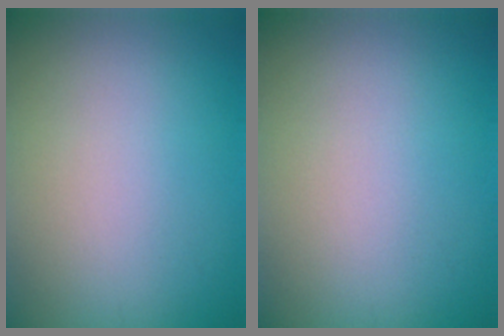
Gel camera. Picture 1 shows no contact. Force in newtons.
{"total": 0.0}